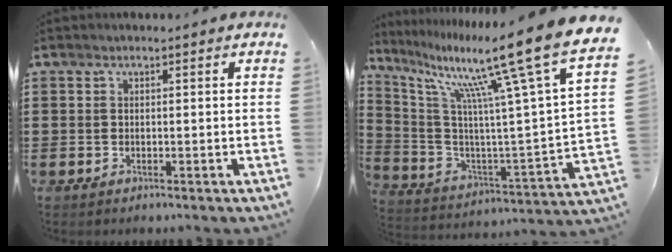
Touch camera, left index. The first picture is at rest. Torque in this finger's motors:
{"motor_torque": [0.29, -0.20, 1.05, 0.21]}